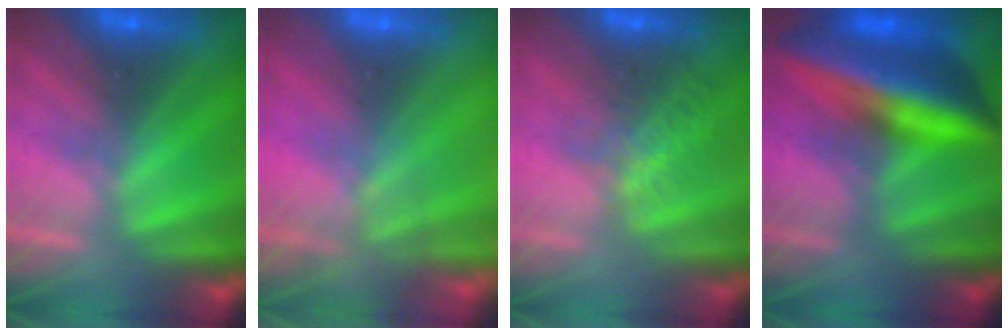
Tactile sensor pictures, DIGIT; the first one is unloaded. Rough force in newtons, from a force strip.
{"total": 7.6}
{"total": 4.0}
{"total": 6.1}